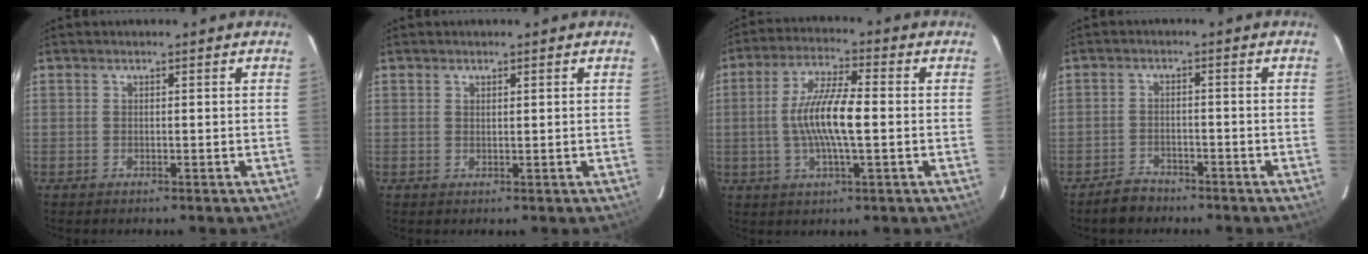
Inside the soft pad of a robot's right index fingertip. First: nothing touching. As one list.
[{"total": 0.6, "force": [0.5, 0.2, 0.3], "torque": [-0.005, 0.001, 0.010]}, {"total": 10.5, "force": [-0.8, 2.1, 10.3], "torque": [-0.201, 0.004, -0.015]}, {"total": 4.1, "force": [-3.4, 2.3, 0.7], "torque": [-0.024, 0.012, -0.054]}]